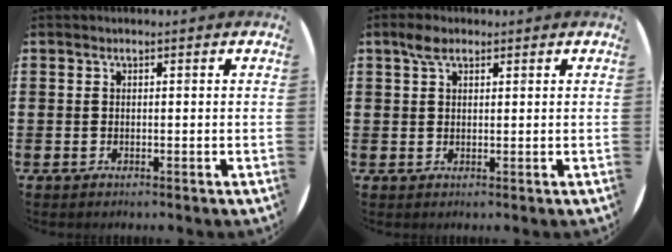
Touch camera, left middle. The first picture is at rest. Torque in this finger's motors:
{"motor_torque": [0.59, -0.34, -0.02, -0.02]}